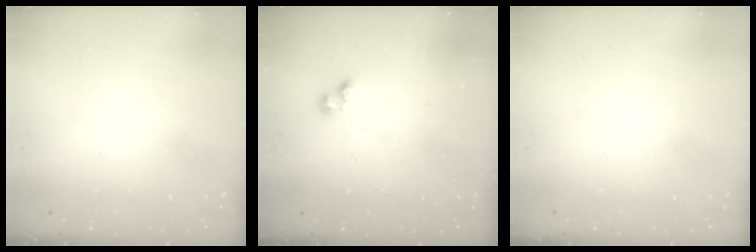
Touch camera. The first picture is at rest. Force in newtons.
{"total": 2.3, "press": 2.2, "slide": 0.3}
{"total": 0.0}